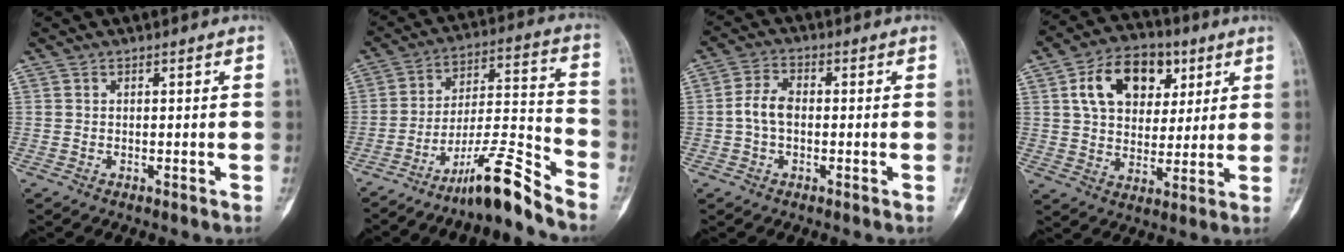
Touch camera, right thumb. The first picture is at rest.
{"total": 12.7, "force": [-10.2, 0.8, 7.4], "torque": [-0.129, 0.095, -0.177]}
{"total": 5.0, "force": [-0.6, 3.2, 3.8], "torque": [-0.076, 0.016, -0.017]}
{"total": 15.2, "force": [5.6, 10.4, 9.5], "torque": [-0.123, -0.005, 0.093]}